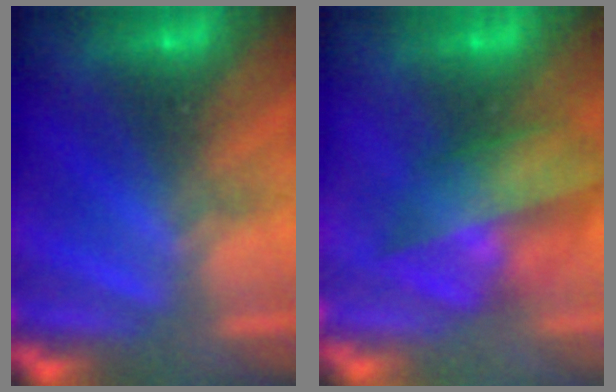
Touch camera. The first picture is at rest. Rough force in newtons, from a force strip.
{"total": 4.2}